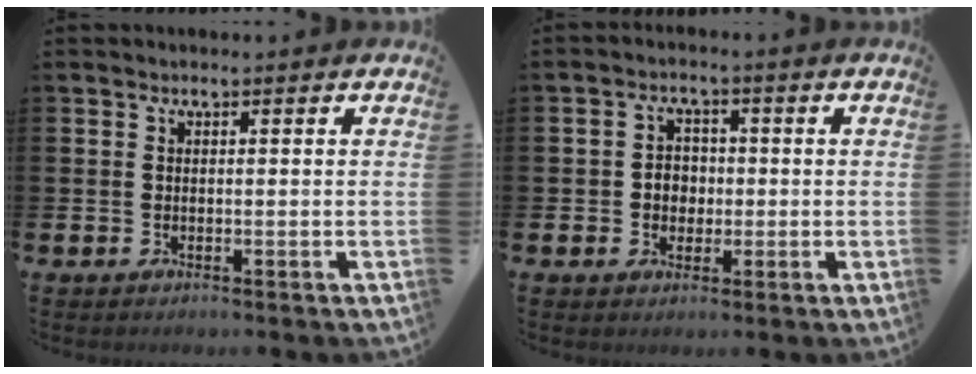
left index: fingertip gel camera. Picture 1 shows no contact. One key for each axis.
{"total": 3.0, "fx": -0.2, "fy": 2.7, "fz": 1.3, "tx": -0.021, "ty": 0.005, "tz": -0.010}